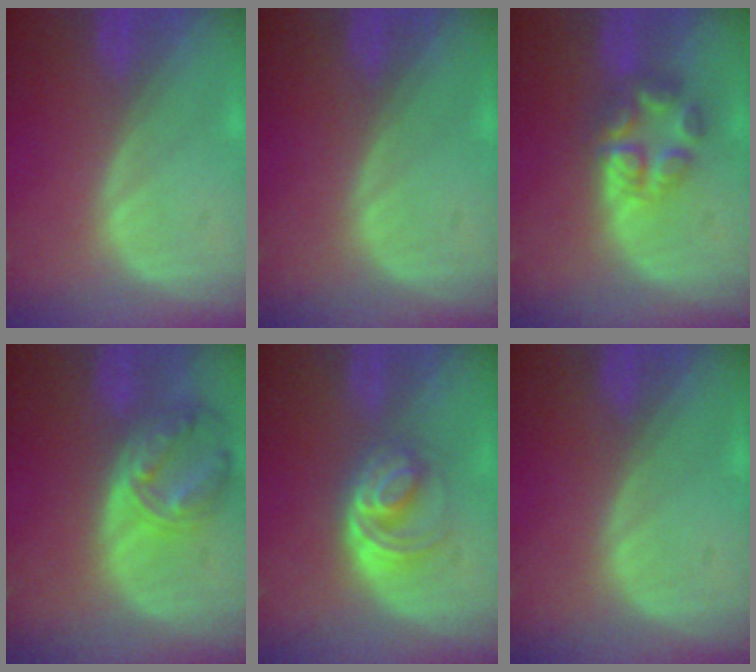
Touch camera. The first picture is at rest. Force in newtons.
{"total": 0.0}
{"total": 5.7, "press": 5.5, "slide": 1.2}
{"total": 8.2, "press": 7.2, "slide": 4.0}
{"total": 6.2, "press": 5.3, "slide": 3.2}
{"total": 0.0}